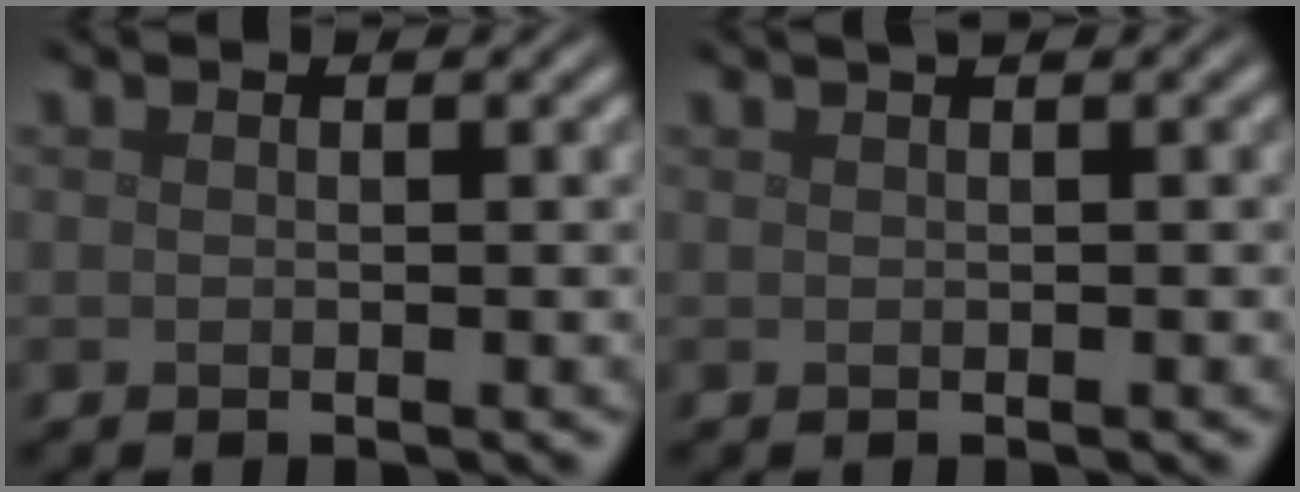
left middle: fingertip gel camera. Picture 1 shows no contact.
{"total": 2.5, "force": [1.1, 1.1, 2.0], "torque": [-0.012, 0.009, 0.006]}